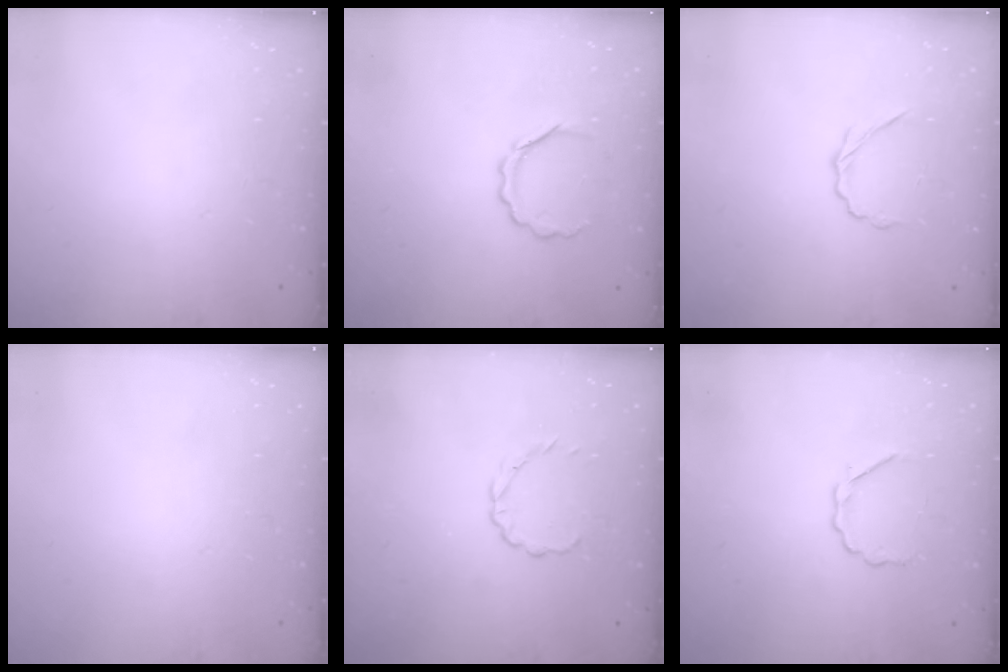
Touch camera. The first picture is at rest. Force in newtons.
{"total": 5.5, "press": 5.5, "slide": 0.6}
{"total": 3.5, "press": 3.3, "slide": 1.2}
{"total": 0.0}
{"total": 2.8, "press": 2.7, "slide": 0.9}
{"total": 3.5, "press": 3.3, "slide": 1.2}